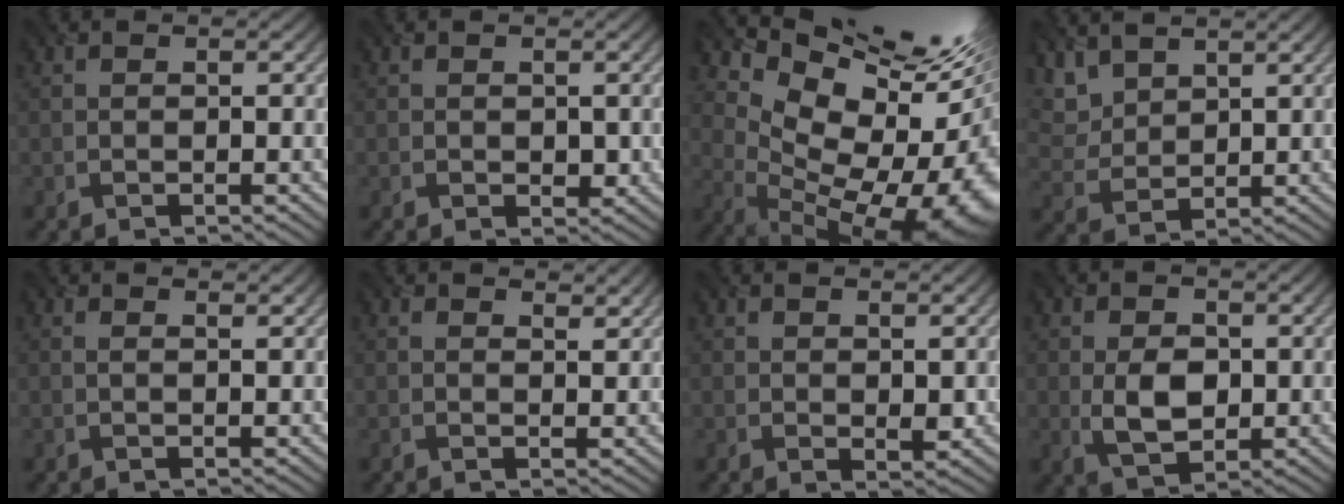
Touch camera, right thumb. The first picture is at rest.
{"total": 1.3, "force": [0.1, 1.0, 0.8], "torque": [-0.015, -0.008, 0.005]}
{"total": 18.2, "force": [4.2, 11.4, 13.6], "torque": [-0.148, 0.015, 0.115]}
{"total": 5.5, "force": [4.0, 2.7, 2.5], "torque": [-0.070, -0.007, 0.089]}
{"total": 1.3, "force": [1.0, 0.3, 0.8], "torque": [-0.020, -0.005, 0.015]}
{"total": 2.8, "force": [2.1, 1.1, 1.5], "torque": [-0.034, -0.003, 0.037]}
{"total": 2.0, "force": [0.9, 1.0, 1.5], "torque": [-0.027, -0.008, 0.021]}
{"total": 5.4, "force": [0.0, 3.6, 4.0], "torque": [-0.083, -0.006, 0.003]}